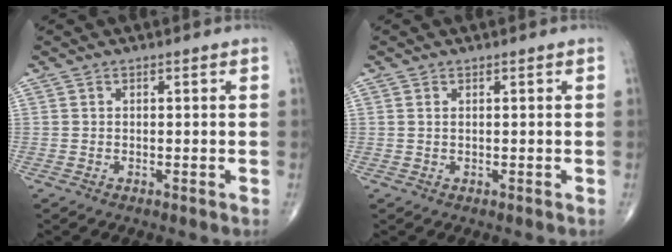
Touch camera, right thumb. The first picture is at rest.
{"total": 0.5, "force": [0.2, 0.3, 0.4], "torque": [-0.013, 0.004, 0.005]}